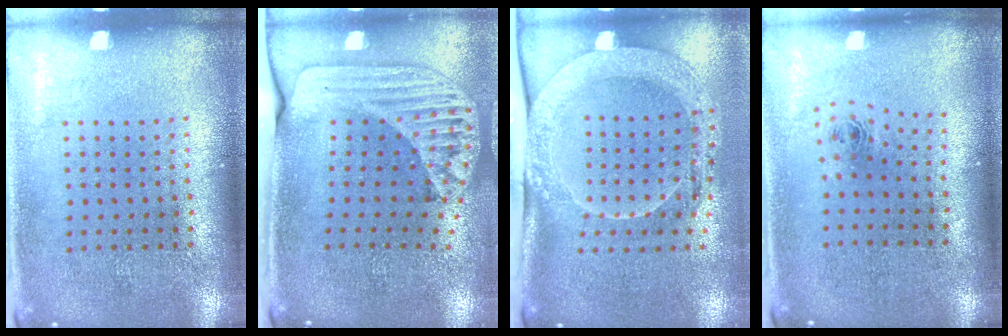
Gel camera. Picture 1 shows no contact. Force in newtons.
{"total": 2.4, "press": 1.7, "slide": 1.6}
{"total": 2.2, "press": 2.1, "slide": 0.7}
{"total": 0.8, "press": 0.3, "slide": 0.7}